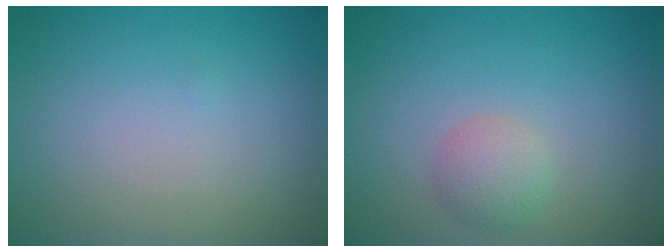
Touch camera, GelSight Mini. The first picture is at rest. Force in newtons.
{"total": 2.1, "press": 2.1, "slide": 0.1}